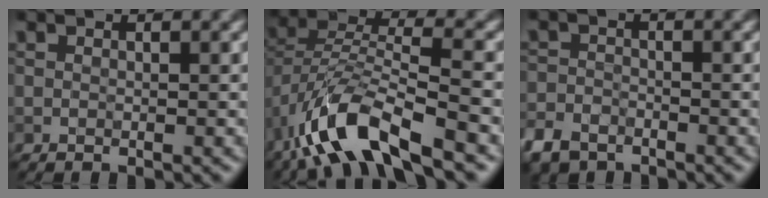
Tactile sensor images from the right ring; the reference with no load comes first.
{"total": 9.7, "force": [-5.8, 3.6, 6.9], "torque": [-0.138, 0.003, -0.115]}
{"total": 3.0, "force": [-2.4, 1.6, 0.7], "torque": [-0.014, -0.004, -0.055]}